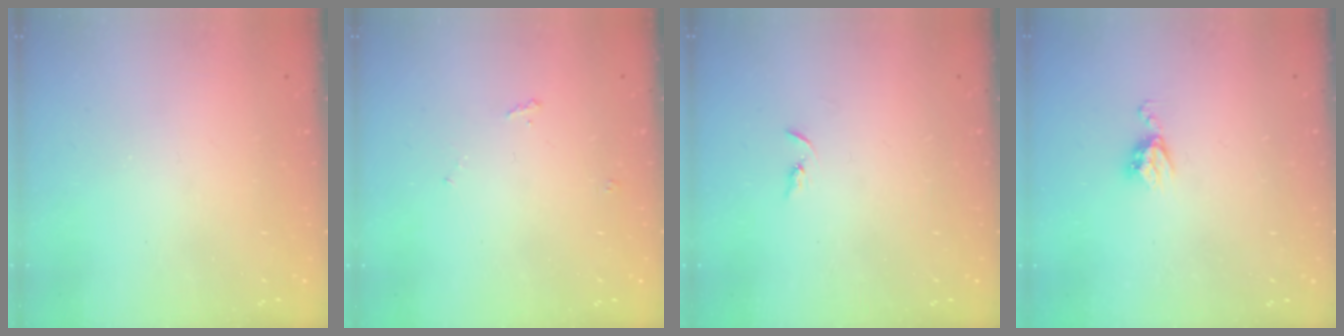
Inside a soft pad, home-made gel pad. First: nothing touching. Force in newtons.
{"total": 4.7, "press": 4.7, "slide": 0.6}
{"total": 2.2, "press": 2.2, "slide": 0.2}
{"total": 5.6, "press": 5.6, "slide": 0.5}